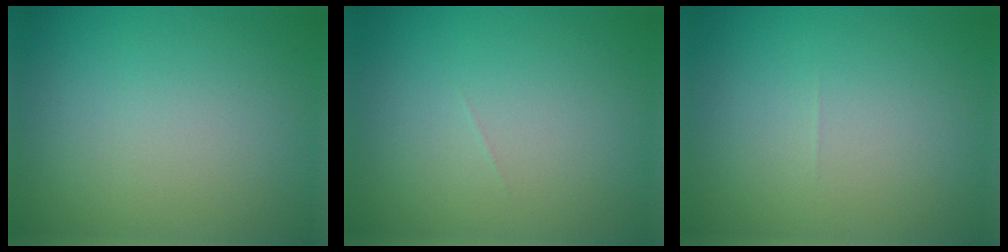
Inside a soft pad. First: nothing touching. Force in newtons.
{"total": 0.0}
{"total": 0.0}